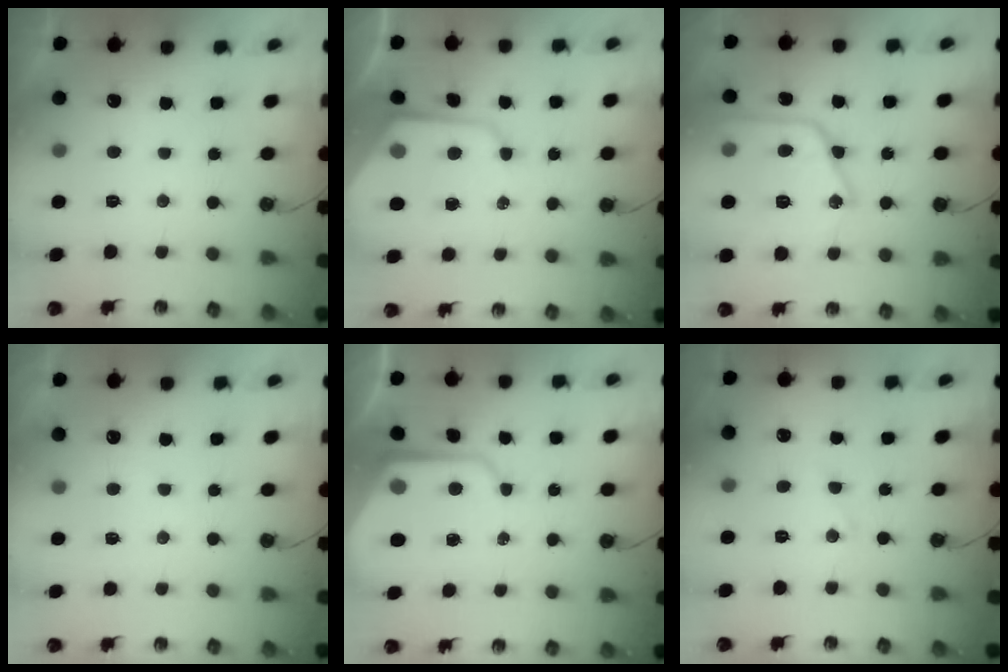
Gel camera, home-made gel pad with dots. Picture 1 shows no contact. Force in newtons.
{"total": 11.7, "press": 11.7, "slide": 1.0}
{"total": 21.5, "press": 21.4, "slide": 1.5}
{"total": 4.6, "press": 4.6, "slide": 0.4}
{"total": 9.6, "press": 9.6, "slide": 0.8}
{"total": 7.7, "press": 7.7, "slide": 0.4}